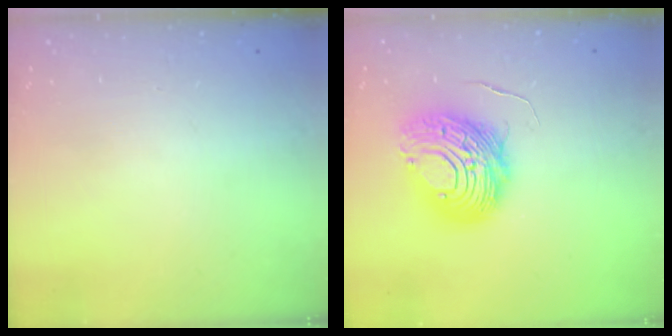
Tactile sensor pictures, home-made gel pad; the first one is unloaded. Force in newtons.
{"total": 12.2, "press": 12.1, "slide": 1.3}